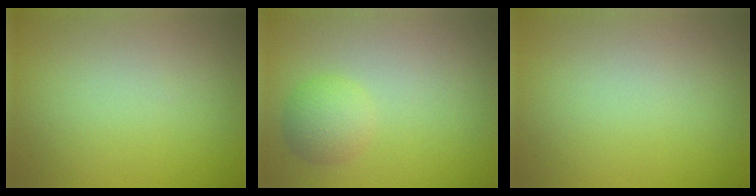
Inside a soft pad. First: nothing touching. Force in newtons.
{"total": 2.3, "press": 2.3, "slide": 0.1}
{"total": 0.0}